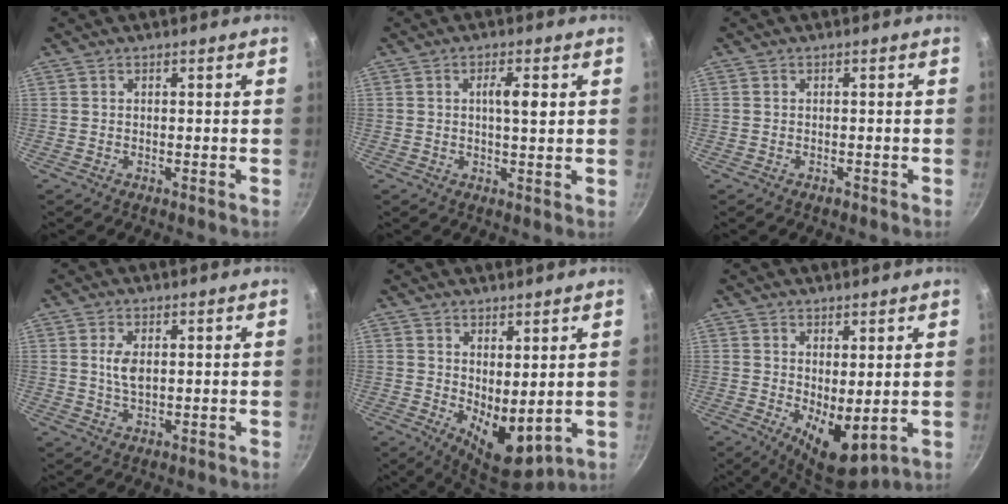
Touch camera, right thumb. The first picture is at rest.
{"total": 4.4, "force": [0.9, 1.2, 4.1], "torque": [-0.059, -0.002, 0.011]}
{"total": 1.0, "force": [-0.6, 0.6, 0.5], "torque": [-0.008, 0.006, -0.009]}
{"total": 3.8, "force": [0.7, 2.1, 3.1], "torque": [-0.058, -0.004, 0.015]}
{"total": 9.0, "force": [2.2, 4.3, 7.7], "torque": [-0.097, -0.043, 0.047]}
{"total": 8.2, "force": [0.6, 3.5, 7.4], "torque": [-0.095, -0.028, 0.021]}